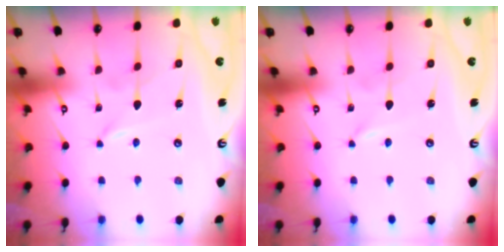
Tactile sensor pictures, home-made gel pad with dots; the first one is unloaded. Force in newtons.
{"total": 0.0}